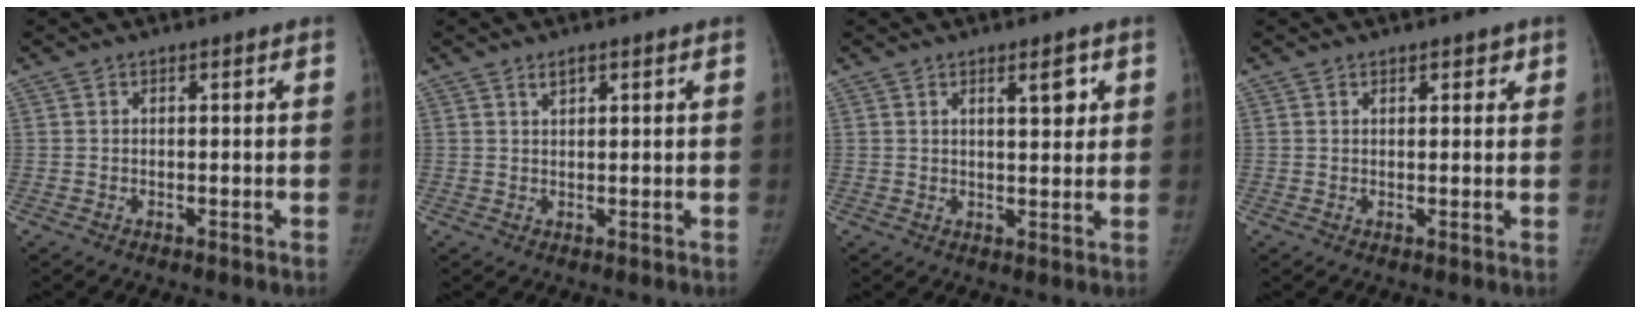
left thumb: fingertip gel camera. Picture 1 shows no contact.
{"total": 1.7, "force": [1.2, 0.7, 1.0], "torque": [-0.012, -0.006, 0.021]}
{"total": 4.3, "force": [2.0, 1.5, 3.5], "torque": [-0.040, -0.012, 0.032]}
{"total": 2.0, "force": [1.3, 1.2, 1.0], "torque": [0.004, -0.005, 0.015]}